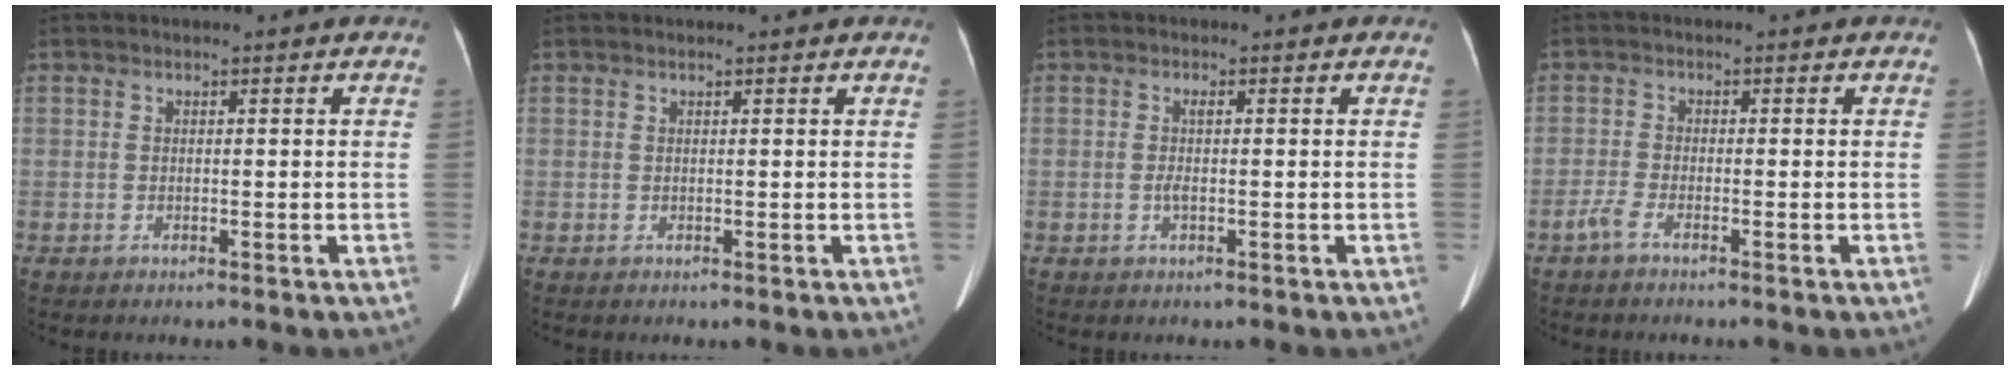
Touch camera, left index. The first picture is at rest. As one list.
[{"total": 0.8, "force": [0.8, 0.1, 0.2], "torque": [-0.011, 0.009, 0.009]}, {"total": 1.5, "force": [-0.3, 0.2, 1.4], "torque": [-0.028, -0.002, -0.003]}, {"total": 2.1, "force": [-1.5, 0.1, 1.4], "torque": [-0.034, -0.004, -0.034]}]